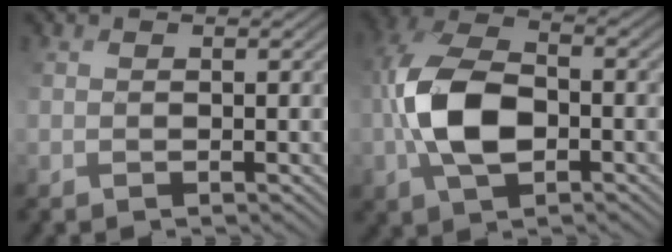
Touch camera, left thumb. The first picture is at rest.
{"total": 9.1, "force": [-1.2, 5.2, 7.4], "torque": [-0.163, 0.016, -0.031]}